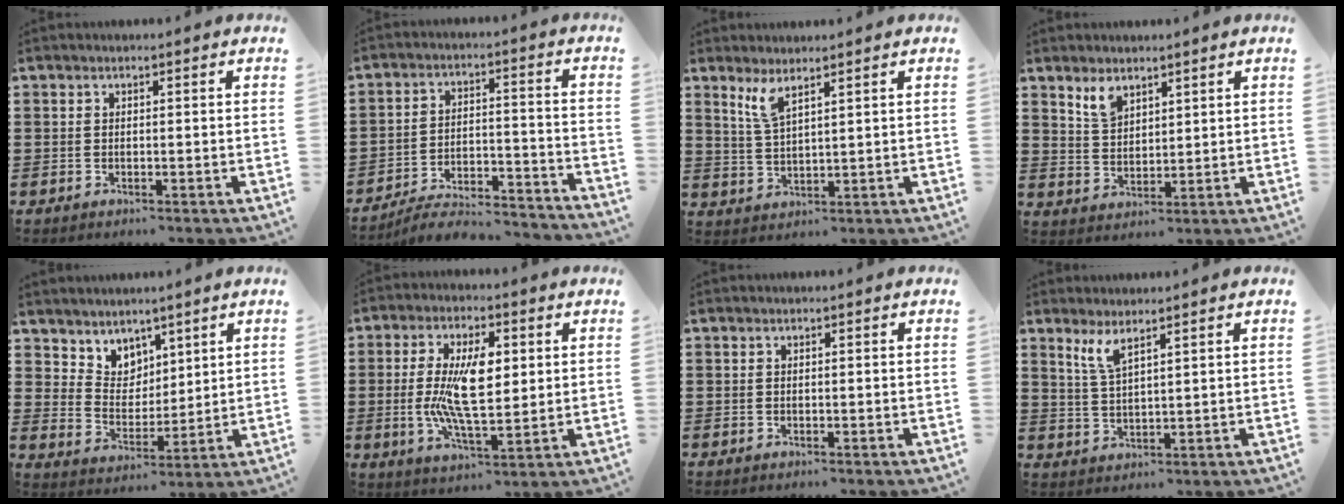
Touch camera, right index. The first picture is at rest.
{"total": 5.6, "force": [-5.4, 0.7, 1.4], "torque": [-0.029, 0.002, -0.108]}
{"total": 3.7, "force": [2.6, 0.8, 2.6], "torque": [-0.057, 0.003, 0.047]}
{"total": 3.9, "force": [2.9, 2.0, 1.7], "torque": [-0.043, 0.005, 0.055]}
{"total": 5.1, "force": [3.9, 3.3, -0.7], "torque": [-0.017, -0.016, 0.073]}
{"total": 10.4, "force": [0.8, 4.2, 9.5], "torque": [-0.191, -0.002, 0.010]}
{"total": 0.0}
{"total": 3.5, "force": [2.5, 0.6, 2.3], "torque": [-0.052, 0.003, 0.044]}